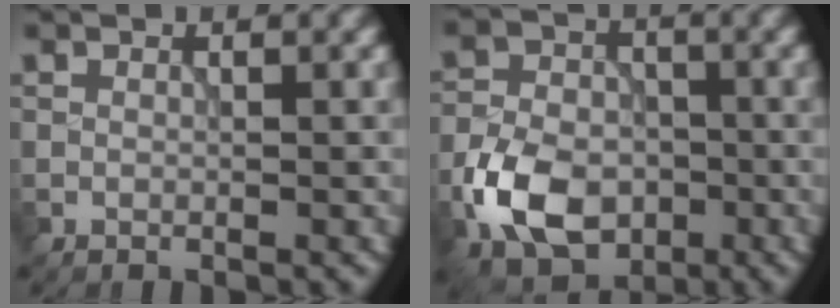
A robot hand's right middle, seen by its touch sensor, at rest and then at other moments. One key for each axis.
{"total": 7.6, "fx": -3.1, "fy": 5.2, "fz": 4.7, "tx": -0.095, "ty": -0.004, "tz": -0.069}